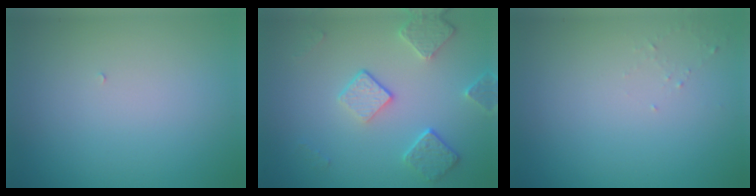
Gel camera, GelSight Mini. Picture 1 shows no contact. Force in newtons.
{"total": 4.0, "press": 3.2, "slide": 2.5}
{"total": 0.7, "press": 0.6, "slide": 0.2}